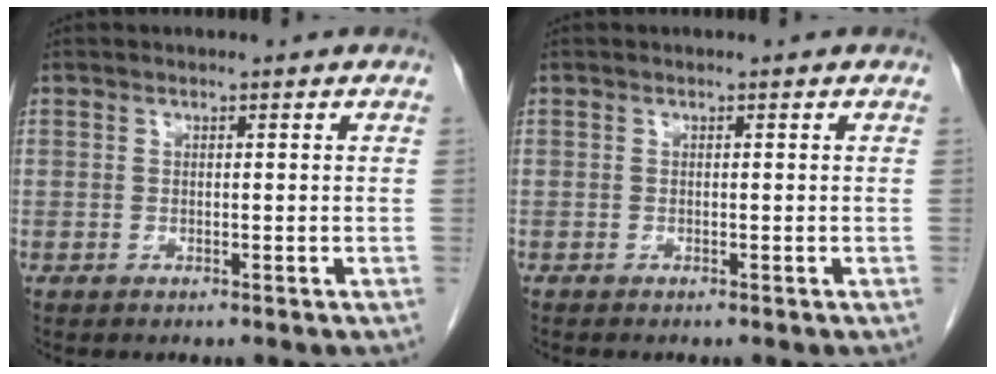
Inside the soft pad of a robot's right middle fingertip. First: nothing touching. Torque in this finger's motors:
{"motor_torque": [0.24, -0.19, 0.06, 0.01]}